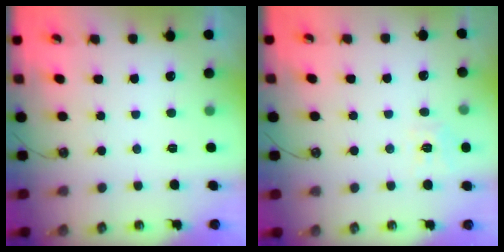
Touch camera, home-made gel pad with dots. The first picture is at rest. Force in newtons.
{"total": 7.8, "press": 7.8, "slide": 0.6}